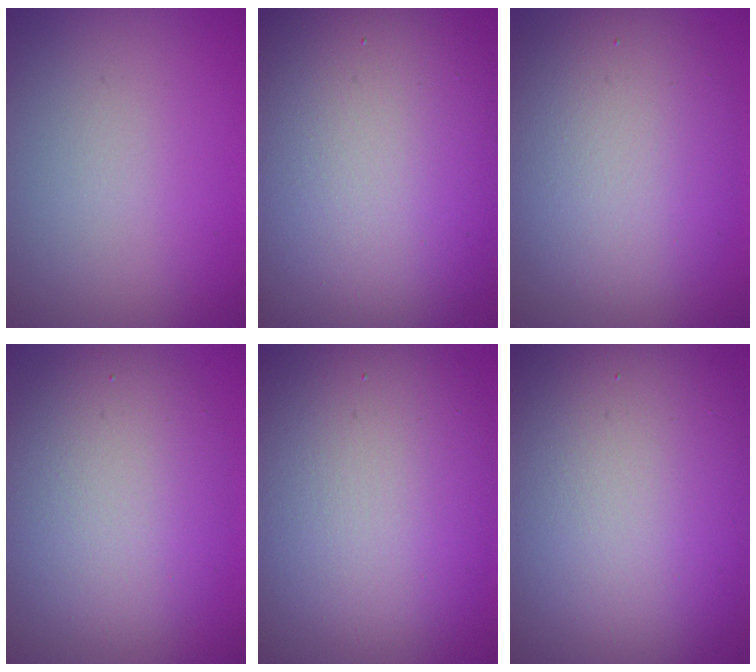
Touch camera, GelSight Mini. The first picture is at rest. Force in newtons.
{"total": 16.4, "press": 16.4, "slide": 0.9}
{"total": 8.8, "press": 8.7, "slide": 0.9}
{"total": 7.6, "press": 7.6, "slide": 0.6}
{"total": 12.6, "press": 12.5, "slide": 0.9}
{"total": 15.6, "press": 15.6, "slide": 1.5}